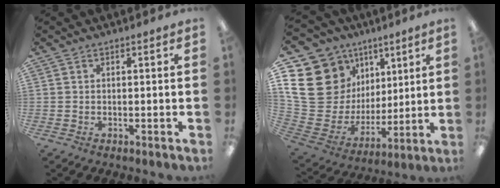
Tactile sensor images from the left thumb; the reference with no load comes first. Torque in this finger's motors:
{"motor_torque": [0.45, 0.70, 1.38, -1.39, 0.42]}